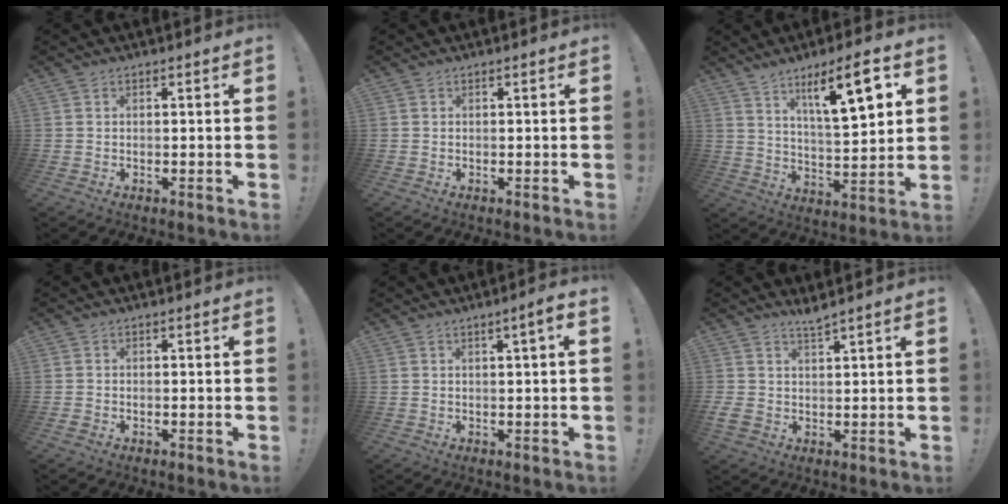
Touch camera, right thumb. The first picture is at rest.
{"total": 0.0}
{"total": 14.7, "force": [7.7, 3.3, 12.1], "torque": [-0.187, -0.036, 0.115]}
{"total": 0.9, "force": [-0.6, 0.5, 0.5], "torque": [-0.008, 0.002, -0.009]}
{"total": 3.2, "force": [0.7, 0.0, 3.2], "torque": [-0.042, -0.002, 0.006]}
{"total": 3.9, "force": [3.2, 0.9, 2.1], "torque": [-0.028, -0.023, 0.057]}